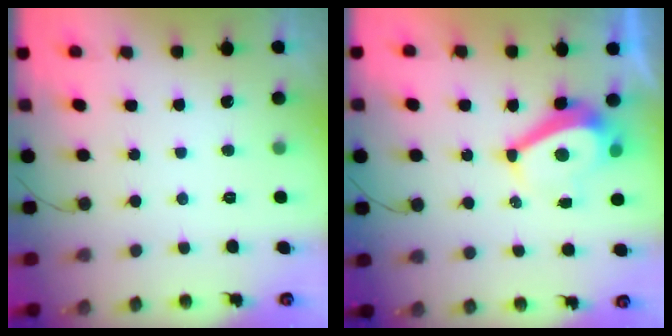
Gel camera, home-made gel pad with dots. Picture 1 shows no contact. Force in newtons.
{"total": 7.5, "press": 7.4, "slide": 0.9}